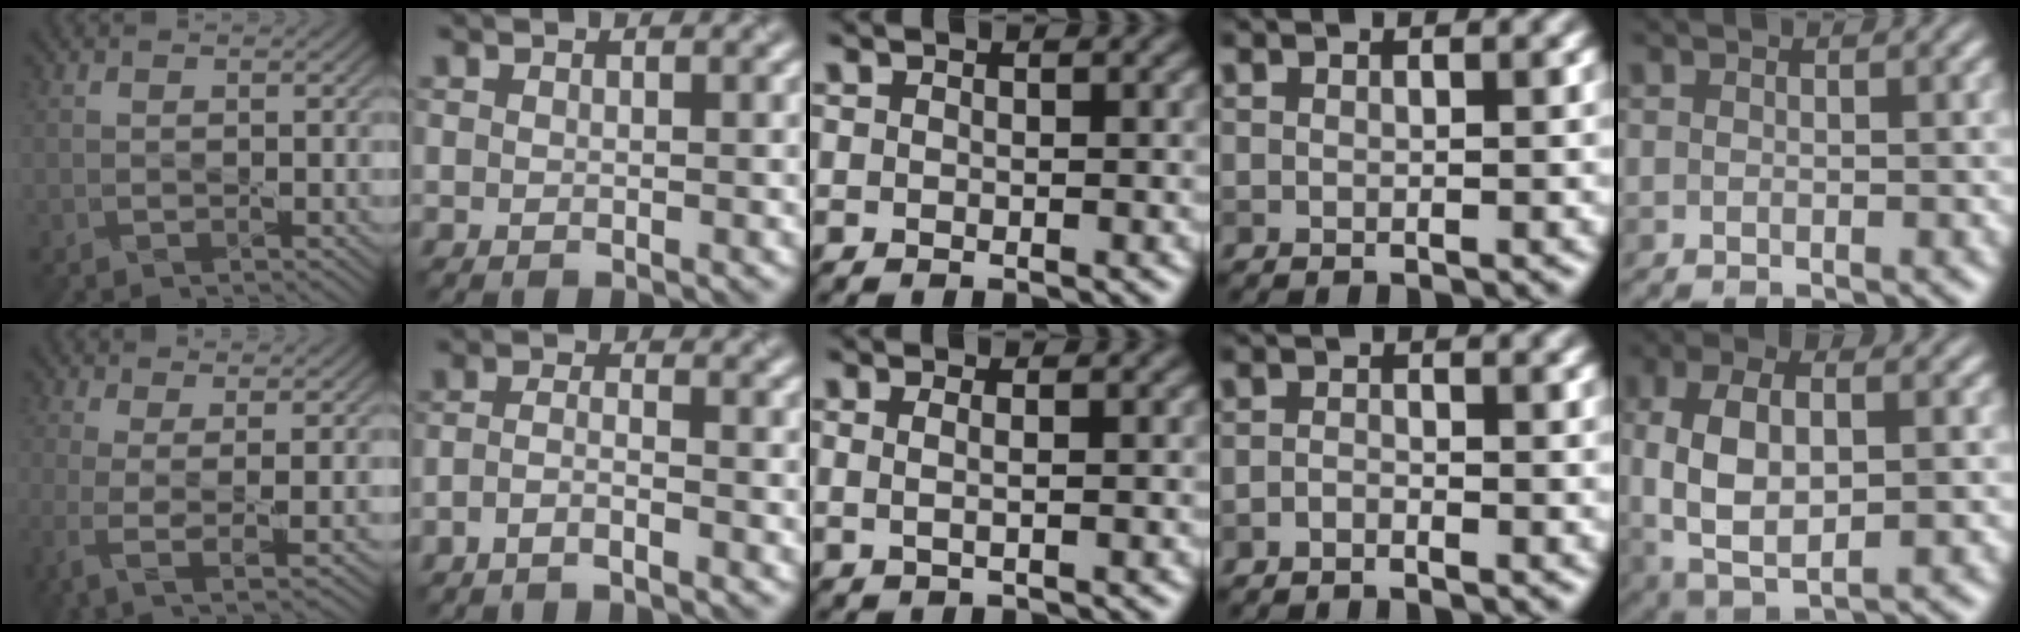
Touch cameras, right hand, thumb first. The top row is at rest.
{"thumb": {"total": 4.8, "force": [0.0, 1.1, 4.6], "torque": [-0.095, -0.007, -0.003]}, "index": {"total": 1.8, "force": [-1.4, 0.3, 1.1], "torque": [-0.025, -0.002, -0.033]}, "middle": {"total": 1.5, "force": [0.5, 0.6, 1.3], "torque": [-0.012, -0.007, -0.003]}, "ring": {"total": 0.8, "force": [-0.7, 0.2, 0.3], "torque": [-0.006, 0.001, -0.017]}, "little": {"total": 8.4, "force": [-0.1, 4.3, 7.2], "torque": [-0.146, 0.000, -0.003]}}